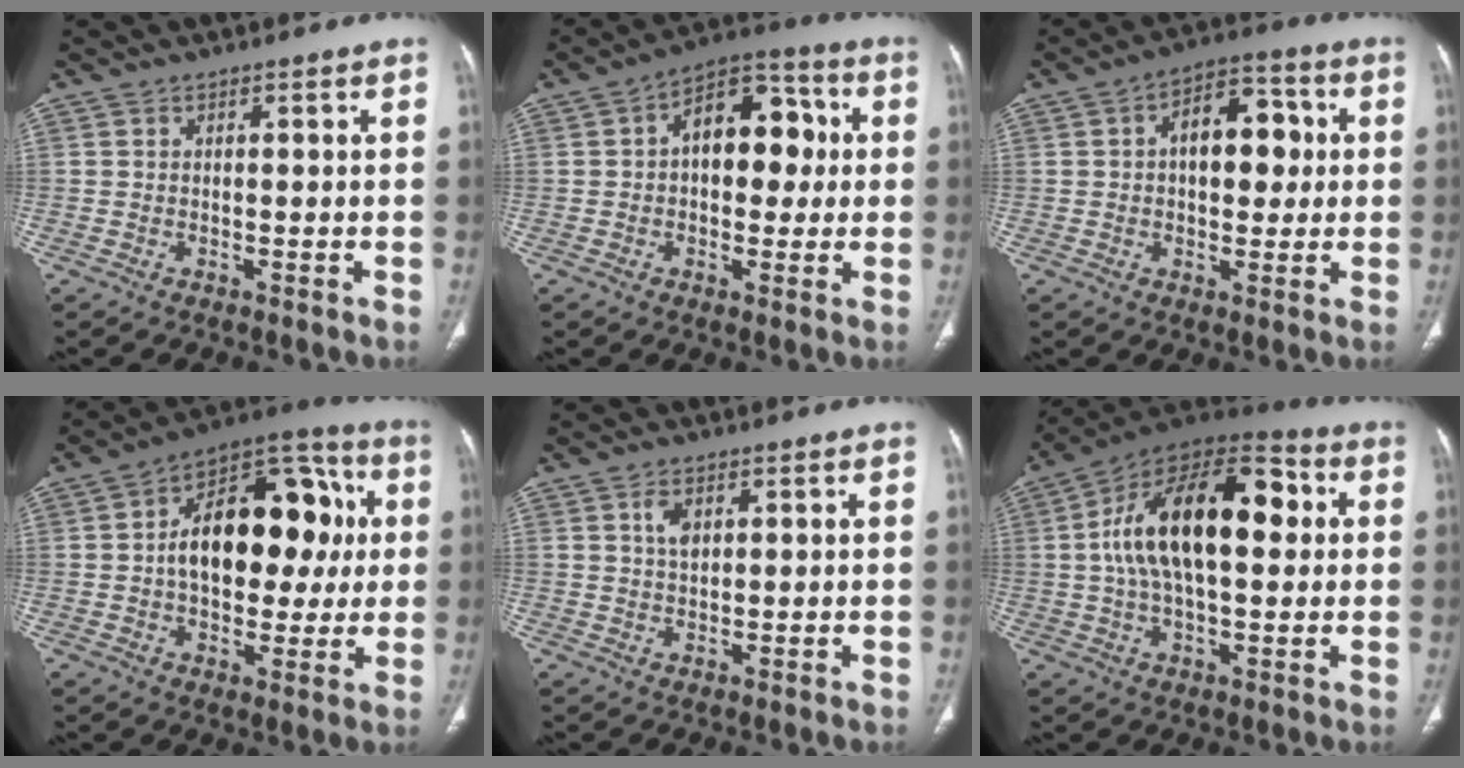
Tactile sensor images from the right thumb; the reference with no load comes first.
{"total": 13.0, "force": [1.4, 8.1, 10.0], "torque": [-0.107, 0.031, 0.011]}
{"total": 11.2, "force": [1.4, 6.8, 8.8], "torque": [-0.099, 0.022, 0.017]}
{"total": 19.6, "force": [2.2, 11.9, 15.4], "torque": [-0.180, 0.030, 0.032]}
{"total": 3.1, "force": [1.1, 1.9, 2.2], "torque": [-0.035, -0.002, 0.022]}
{"total": 23.2, "force": [3.3, 11.7, 19.7], "torque": [-0.319, 0.030, 0.043]}